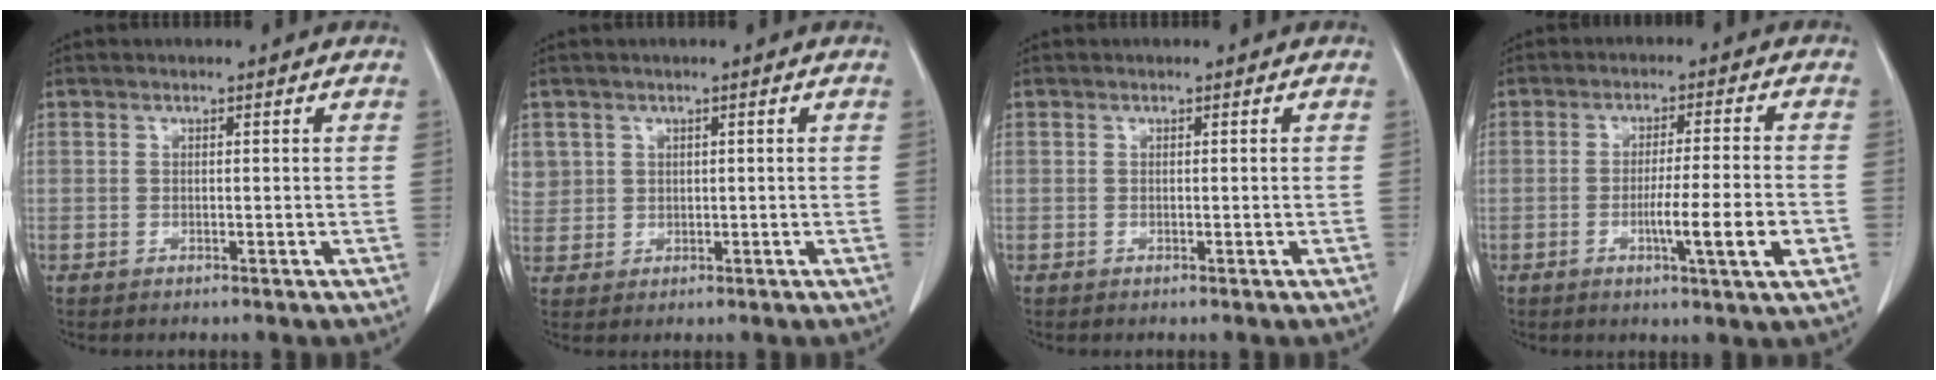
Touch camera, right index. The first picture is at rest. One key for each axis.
{"total": 3.9, "fx": 1.4, "fy": 3.6, "fz": 0.3, "tx": 0.003, "ty": 0.007, "tz": 0.032}
{"total": 0.0}
{"total": 8.6, "fx": -2.5, "fy": -0.4, "fz": 8.2, "tx": -0.129, "ty": -0.013, "tz": -0.042}